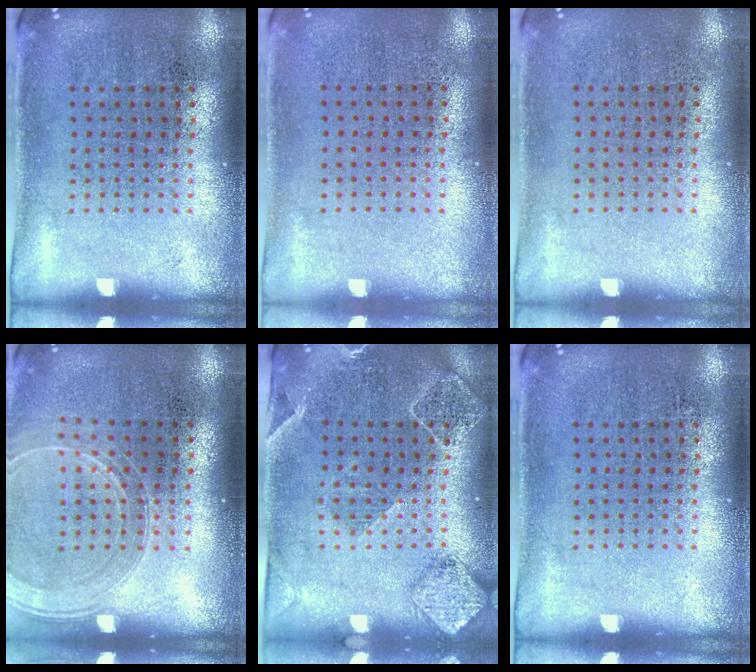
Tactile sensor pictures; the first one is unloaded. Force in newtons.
{"total": 0.0}
{"total": 0.0}
{"total": 1.4, "press": 1.4, "slide": 0.3}
{"total": 1.8, "press": 1.7, "slide": 0.5}
{"total": 0.0}